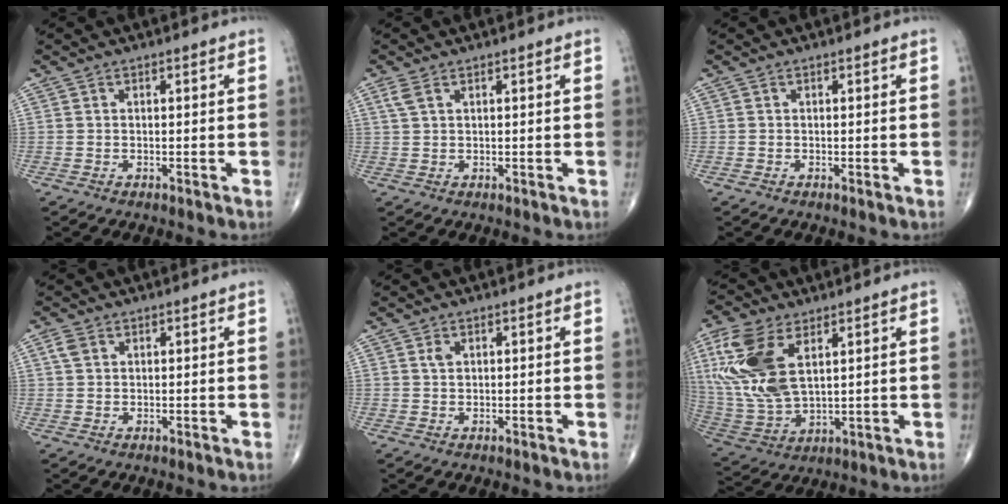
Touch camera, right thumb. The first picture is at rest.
{"total": 1.9, "force": [1.1, 0.8, 1.4], "torque": [-0.039, 0.011, 0.031]}
{"total": 0.0}
{"total": 2.0, "force": [0.9, 1.4, 1.2], "torque": [-0.026, 0.006, 0.019]}
{"total": 1.2, "force": [0.6, 0.7, 0.9], "torque": [-0.015, 0.000, 0.013]}
{"total": 16.6, "force": [5.8, 8.5, 13.0], "torque": [-0.291, -0.017, 0.122]}